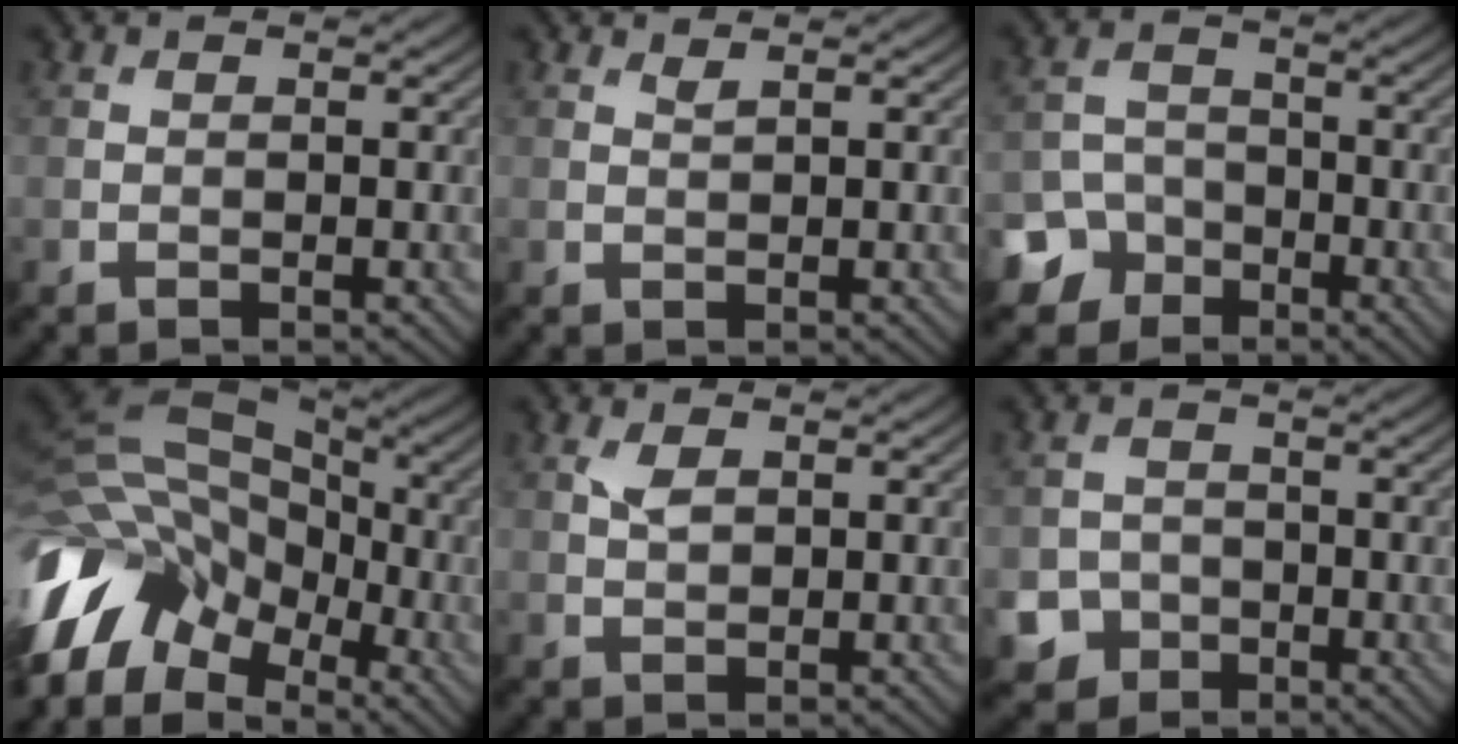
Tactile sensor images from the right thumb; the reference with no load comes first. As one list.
[{"total": 0.7, "force": [0.6, 0.0, 0.3], "torque": [-0.006, 0.001, 0.014]}, {"total": 7.0, "force": [-4.4, 5.3, 1.5], "torque": [-0.026, -0.016, -0.098]}, {"total": 15.6, "force": [-6.4, 10.4, 9.6], "torque": [-0.245, -0.014, -0.113]}, {"total": 1.9, "force": [0.8, 1.0, 1.4], "torque": [-0.035, 0.000, 0.016]}, {"total": 4.3, "force": [-2.3, 3.5, 0.9], "torque": [-0.007, -0.004, -0.052]}]